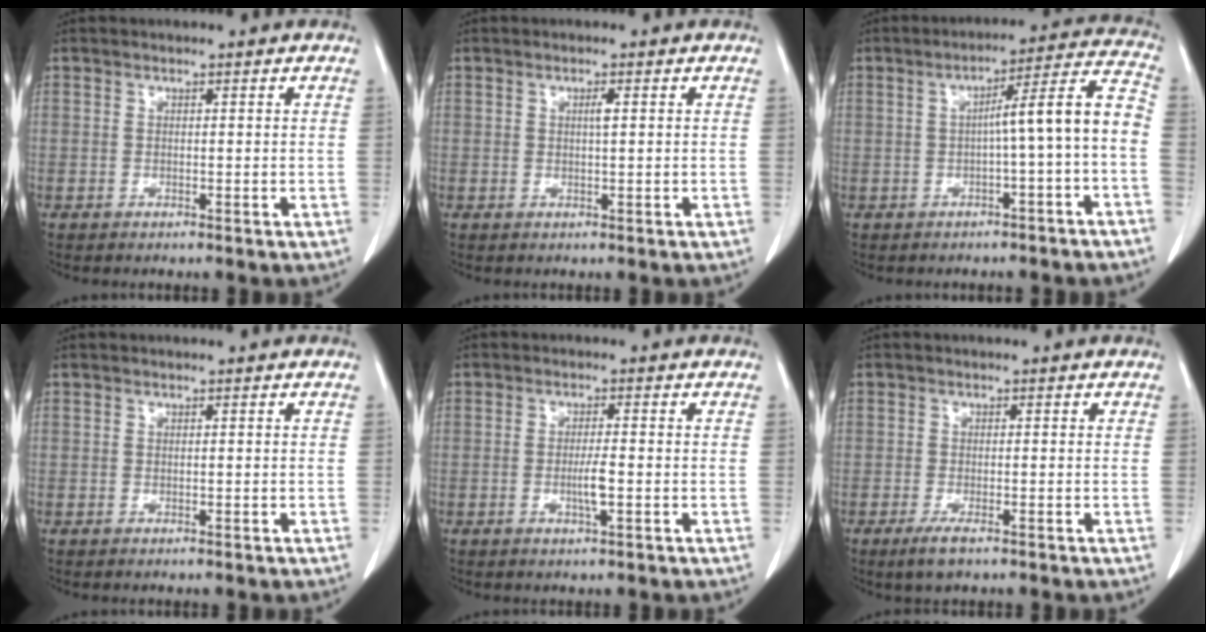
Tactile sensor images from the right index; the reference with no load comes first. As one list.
[{"total": 1.0, "force": [0.2, -0.2, 1.0], "torque": [-0.022, 0.000, 0.004]}, {"total": 8.8, "force": [-1.9, -0.5, 8.6], "torque": [-0.116, 0.030, -0.027]}, {"total": 0.0}, {"total": 2.9, "force": [-0.7, 0.0, 2.8], "torque": [-0.056, -0.003, -0.012]}, {"total": 2.7, "force": [-1.7, 0.4, 2.0], "torque": [-0.042, -0.005, -0.030]}]